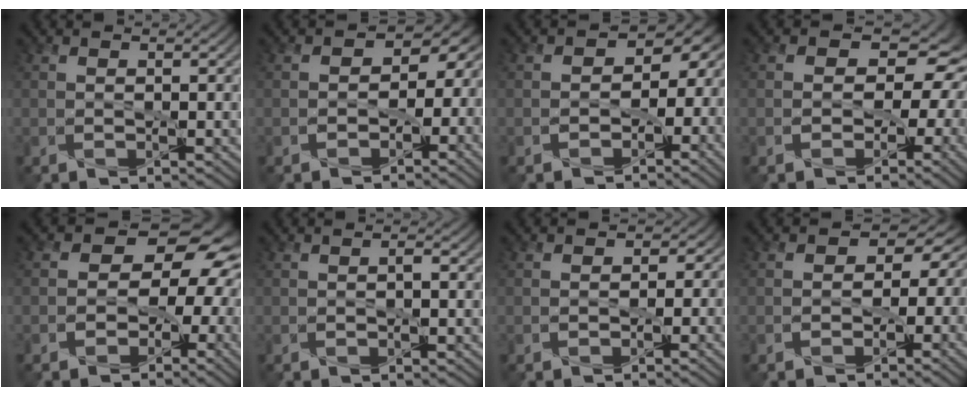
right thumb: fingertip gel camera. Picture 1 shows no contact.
{"total": 6.2, "force": [-1.7, 5.1, 3.1], "torque": [-0.004, 0.006, -0.039]}
{"total": 6.9, "force": [-1.8, 5.5, 3.8], "torque": [-0.010, 0.004, -0.042]}
{"total": 10.1, "force": [-0.7, 8.2, 5.8], "torque": [-0.065, 0.013, -0.037]}
{"total": 11.8, "force": [-0.5, 9.5, 7.0], "torque": [-0.067, 0.000, -0.047]}
{"total": 0.9, "force": [-0.4, 0.2, 0.8], "torque": [-0.011, 0.000, -0.007]}
{"total": 1.7, "force": [-0.7, 1.6, 0.2], "torque": [0.001, 0.003, -0.015]}
{"total": 5.8, "force": [-0.7, 5.2, 2.7], "torque": [-0.017, 0.013, -0.034]}